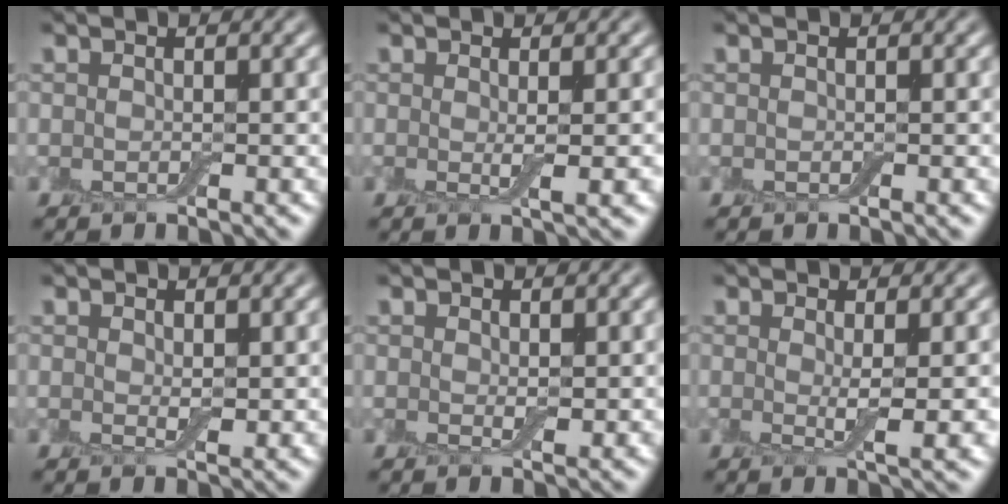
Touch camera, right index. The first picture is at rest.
{"total": 1.4, "force": [0.0, -0.2, 1.4], "torque": [-0.027, -0.003, 0.000]}
{"total": 0.0}
{"total": 1.1, "force": [0.4, 0.5, 0.9], "torque": [-0.018, -0.001, 0.010]}
{"total": 0.8, "force": [0.3, 0.4, 0.6], "torque": [-0.013, 0.001, 0.007]}
{"total": 2.0, "force": [0.4, -0.1, 2.0], "torque": [-0.036, -0.005, 0.007]}